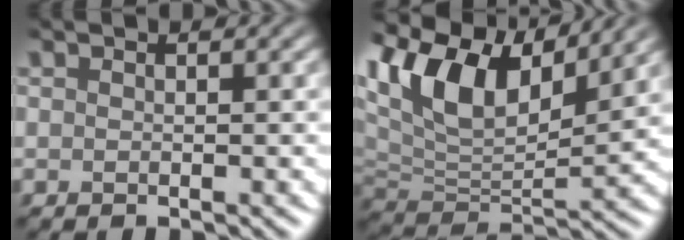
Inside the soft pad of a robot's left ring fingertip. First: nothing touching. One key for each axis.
{"total": 11.1, "fx": 6.0, "fy": 5.2, "fz": 7.7, "tx": -0.154, "ty": 0.021, "tz": 0.107}